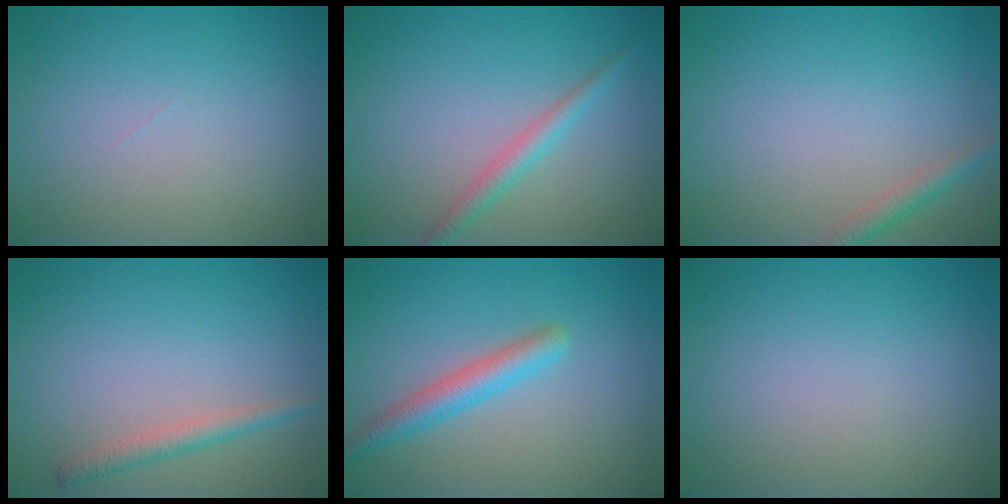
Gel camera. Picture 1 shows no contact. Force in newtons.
{"total": 2.0, "press": 2.0, "slide": 0.0}
{"total": 1.8, "press": 1.8, "slide": 0.1}
{"total": 1.8, "press": 1.8, "slide": 0.1}
{"total": 2.9, "press": 2.9, "slide": 0.1}
{"total": 0.0}